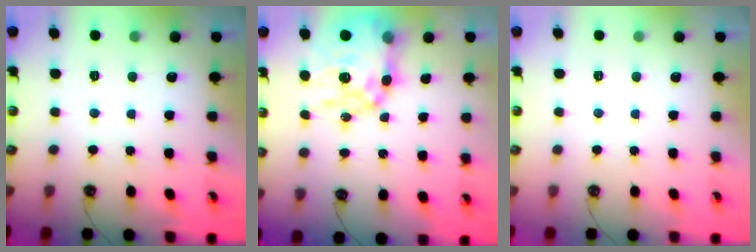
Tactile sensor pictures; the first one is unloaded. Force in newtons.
{"total": 19.9, "press": 19.9, "slide": 1.5}
{"total": 0.0}